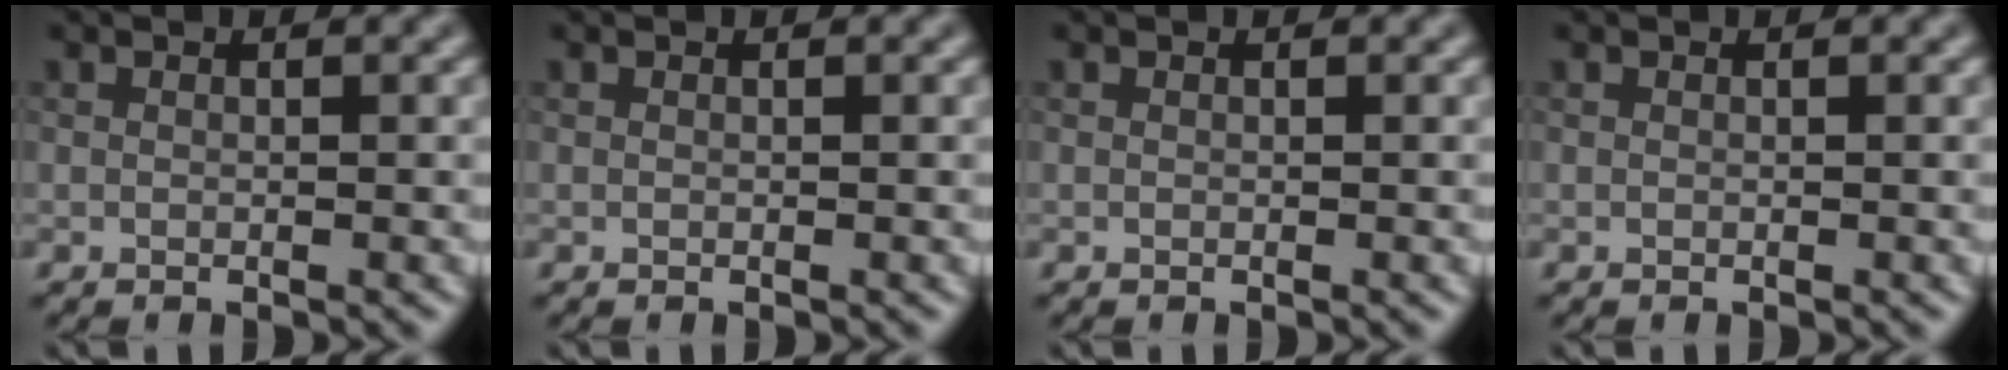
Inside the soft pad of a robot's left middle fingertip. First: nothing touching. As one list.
[{"total": 0.0}, {"total": 0.0}, {"total": 0.0}]